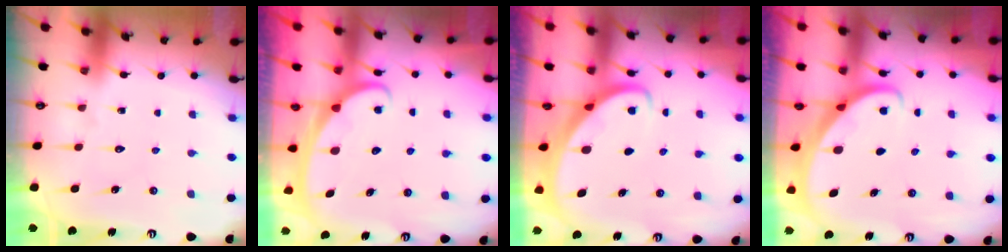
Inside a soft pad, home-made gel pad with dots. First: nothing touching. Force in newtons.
{"total": 2.3, "press": 2.3, "slide": 0.4}
{"total": 2.6, "press": 2.5, "slide": 0.3}
{"total": 2.3, "press": 2.3, "slide": 0.3}